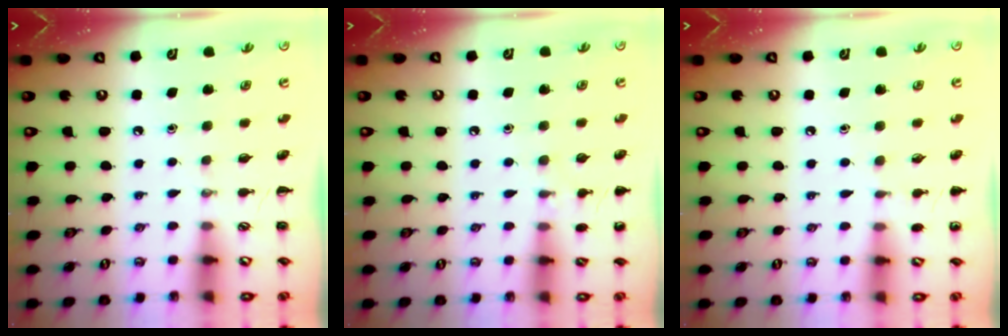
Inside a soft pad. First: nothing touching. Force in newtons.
{"total": 6.6, "press": 6.4, "slide": 1.5}
{"total": 4.0, "press": 3.8, "slide": 1.2}